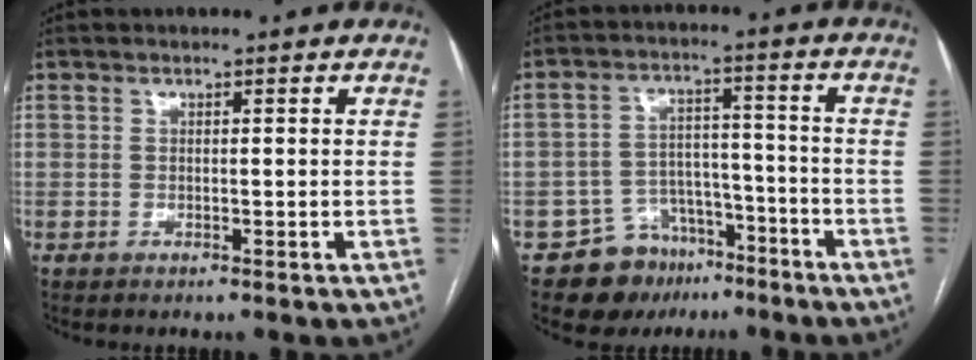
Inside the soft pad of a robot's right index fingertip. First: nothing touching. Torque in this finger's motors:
{"motor_torque": [-0.02, -0.45, -0.63, -0.21]}